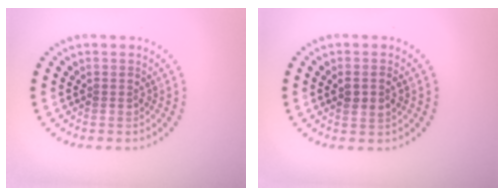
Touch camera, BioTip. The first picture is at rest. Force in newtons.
{"total": 1.8, "press": 1.7, "slide": 0.4}